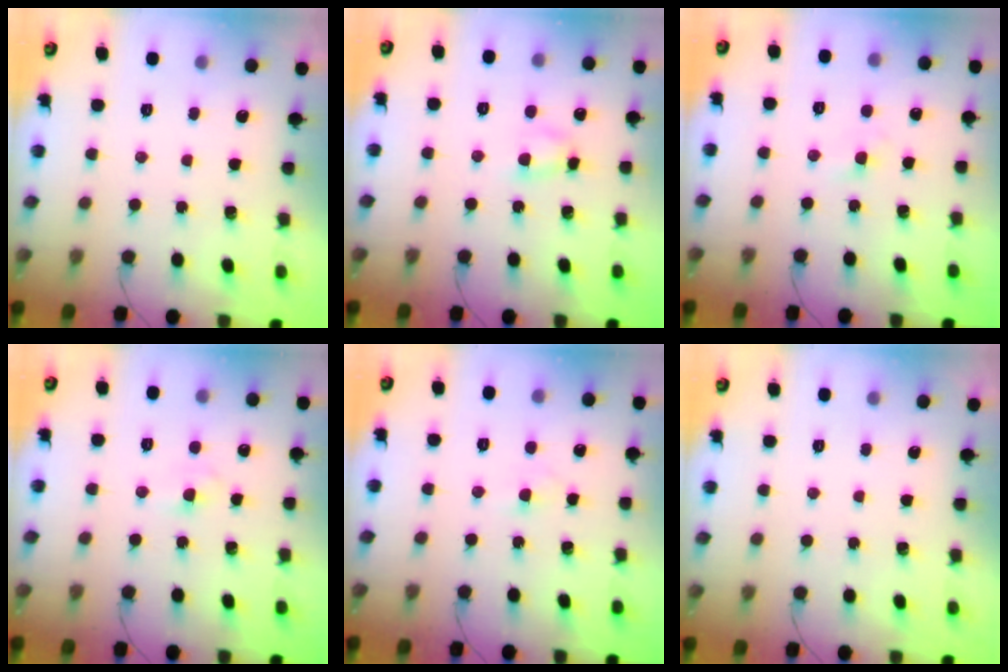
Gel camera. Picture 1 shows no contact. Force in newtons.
{"total": 4.1, "press": 3.9, "slide": 1.2}
{"total": 1.9, "press": 1.7, "slide": 0.8}
{"total": 2.1, "press": 1.9, "slide": 0.9}
{"total": 2.1, "press": 1.9, "slide": 0.9}
{"total": 0.0}